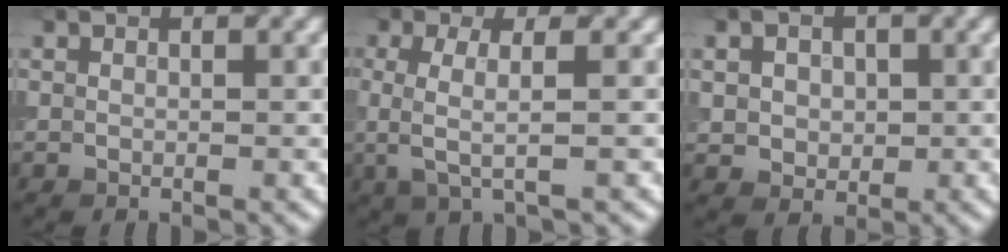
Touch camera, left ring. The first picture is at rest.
{"total": 3.4, "force": [-0.1, 1.0, 3.3], "torque": [-0.064, -0.003, -0.005]}
{"total": 3.0, "force": [0.4, 2.5, 1.6], "torque": [-0.031, 0.006, 0.000]}